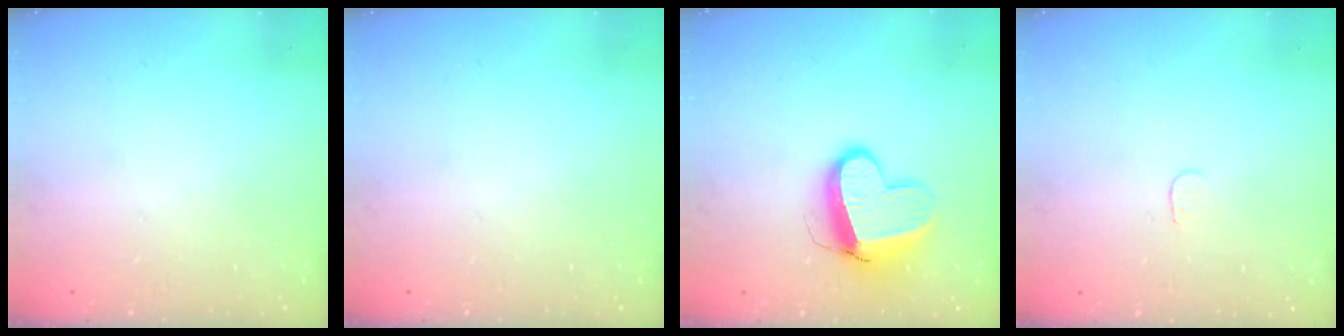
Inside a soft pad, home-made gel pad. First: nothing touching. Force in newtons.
{"total": 0.0}
{"total": 10.7, "press": 10.6, "slide": 1.3}
{"total": 3.2, "press": 3.2, "slide": 0.3}